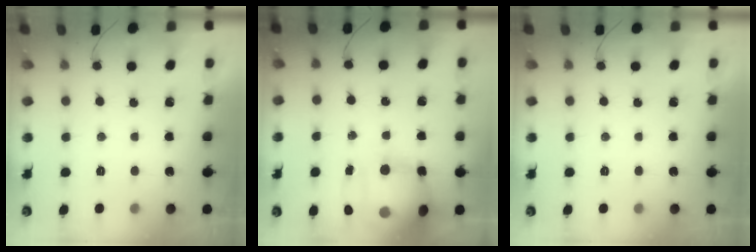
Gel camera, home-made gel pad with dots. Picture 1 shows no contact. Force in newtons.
{"total": 17.9, "press": 17.4, "slide": 4.2}
{"total": 0.0}